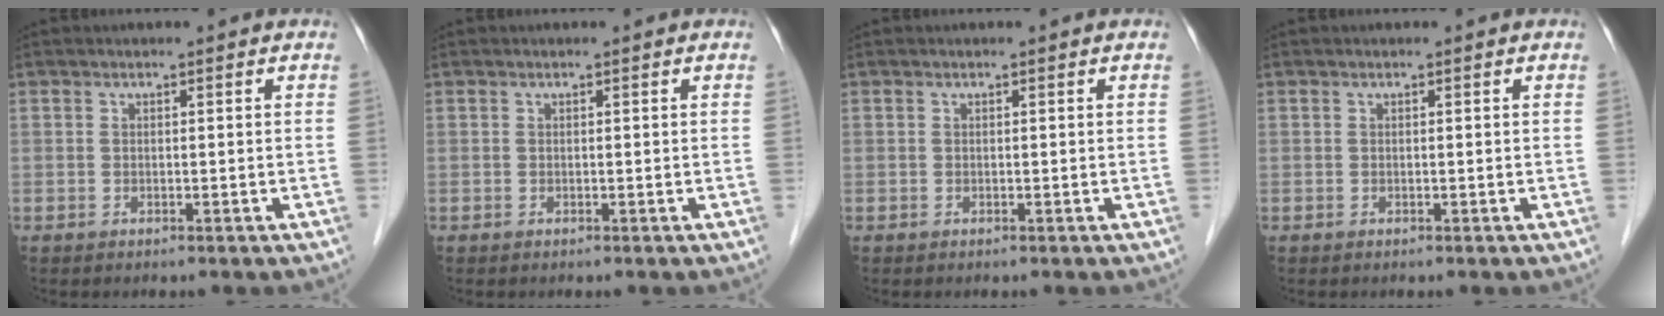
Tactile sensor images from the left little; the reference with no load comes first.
{"total": 0.0}
{"total": 0.0}
{"total": 0.0}